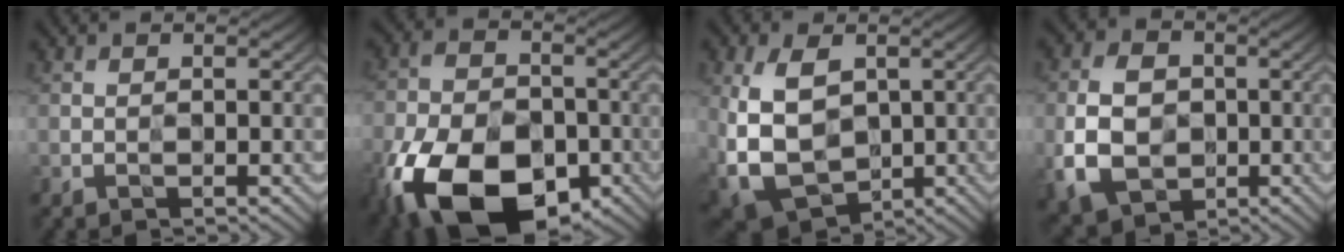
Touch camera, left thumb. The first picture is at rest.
{"total": 18.7, "force": [-9.1, 11.2, 11.8], "torque": [-0.262, -0.054, -0.156]}
{"total": 12.6, "force": [0.4, 8.6, 9.2], "torque": [-0.231, -0.030, 0.008]}
{"total": 8.5, "force": [-1.4, 6.5, 5.3], "torque": [-0.122, -0.014, -0.034]}